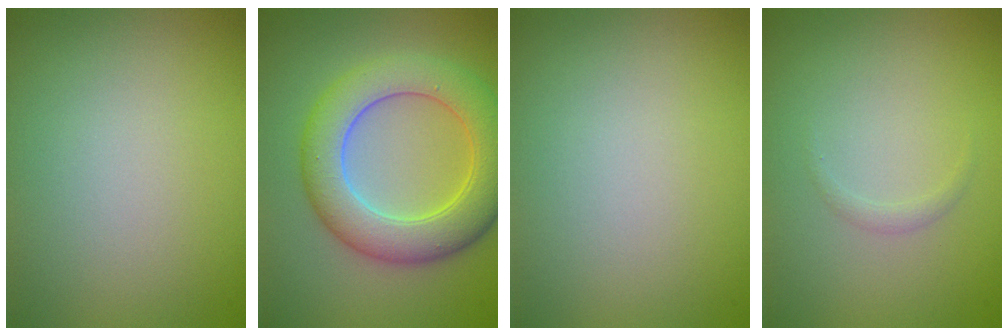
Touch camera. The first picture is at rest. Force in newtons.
{"total": 7.4, "press": 7.4, "slide": 0.1}
{"total": 0.0}
{"total": 0.6, "press": 0.6, "slide": 0.0}